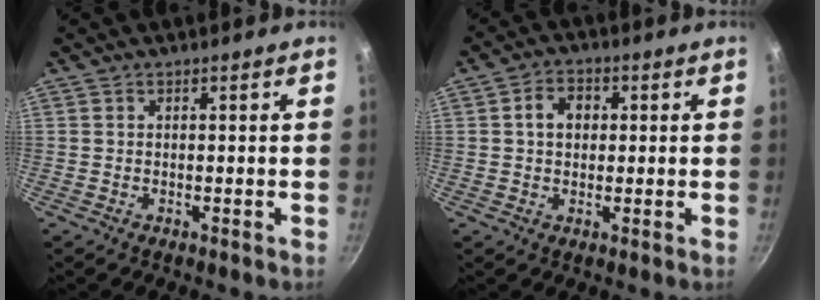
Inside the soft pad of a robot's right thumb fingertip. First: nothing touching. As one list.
[{"total": 5.2, "force": [0.9, 4.0, 3.2], "torque": [-0.030, 0.010, 0.008]}]